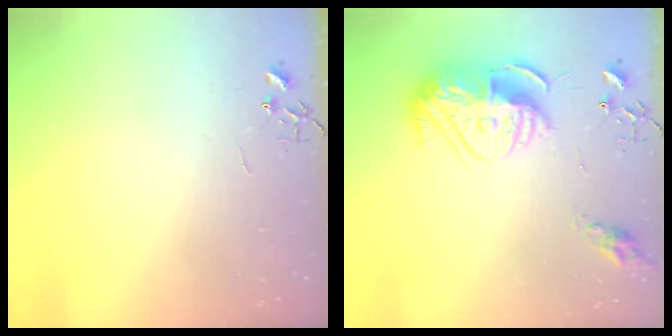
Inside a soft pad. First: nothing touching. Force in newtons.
{"total": 15.8, "press": 15.8, "slide": 1.4}